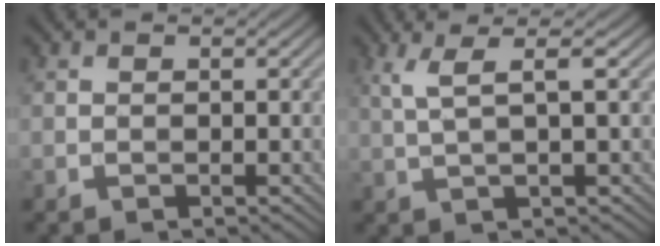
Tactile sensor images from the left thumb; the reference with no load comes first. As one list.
[{"total": 4.1, "force": [1.5, 0.6, 3.8], "torque": [-0.073, 0.009, 0.033]}]